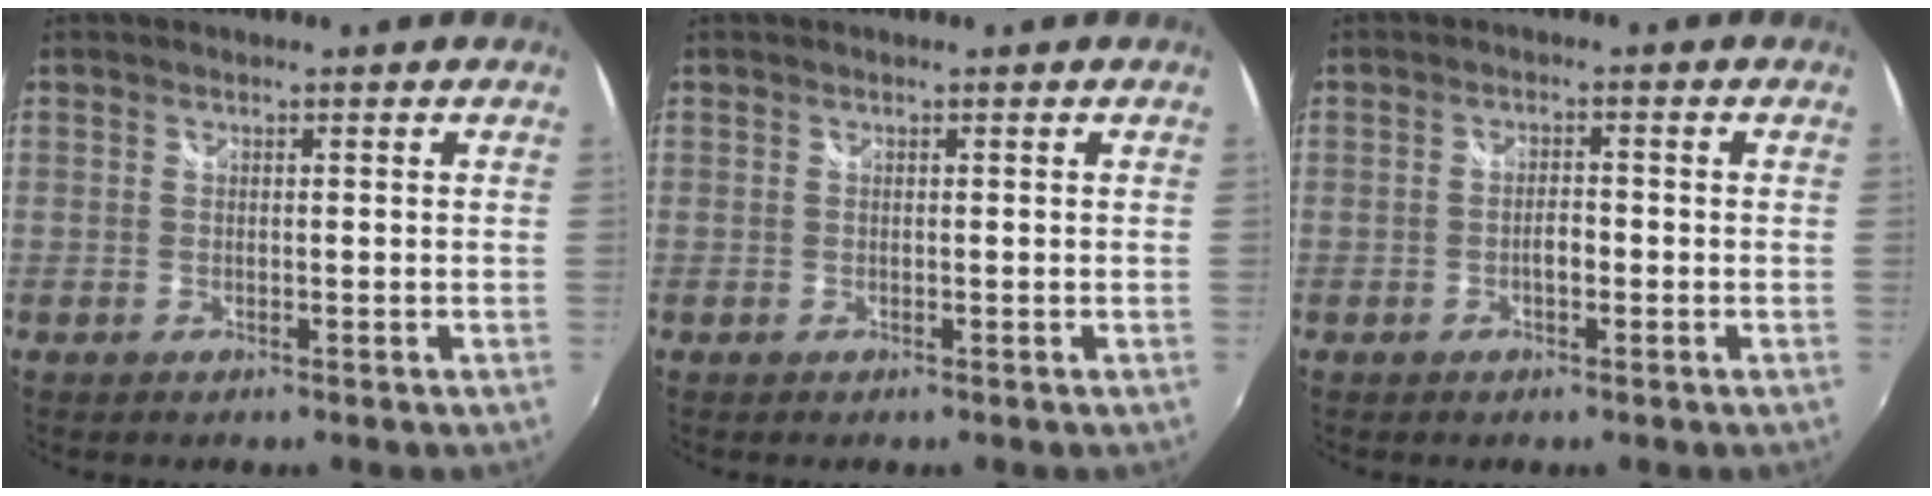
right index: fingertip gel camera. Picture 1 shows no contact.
{"total": 0.0}
{"total": 1.8, "force": [-0.8, 0.7, 1.4], "torque": [-0.025, 0.001, -0.015]}